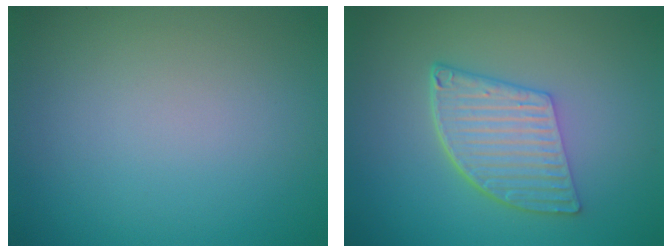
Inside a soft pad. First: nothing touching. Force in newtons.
{"total": 5.7, "press": 4.1, "slide": 4.0}